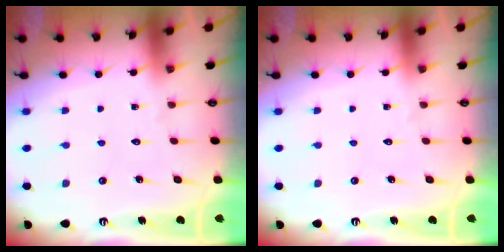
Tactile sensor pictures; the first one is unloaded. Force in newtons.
{"total": 0.0}